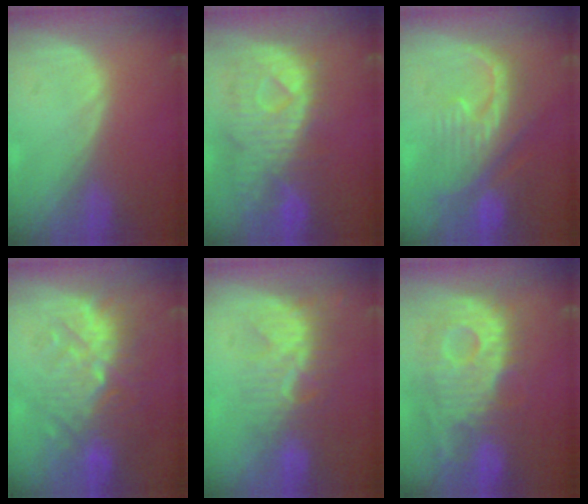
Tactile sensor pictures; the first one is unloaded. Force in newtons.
{"total": 11.5, "press": 9.9, "slide": 5.8}
{"total": 9.9, "press": 9.0, "slide": 4.1}
{"total": 10.1, "press": 9.7, "slide": 2.8}
{"total": 8.4, "press": 7.5, "slide": 3.9}
{"total": 11.8, "press": 10.6, "slide": 5.1}